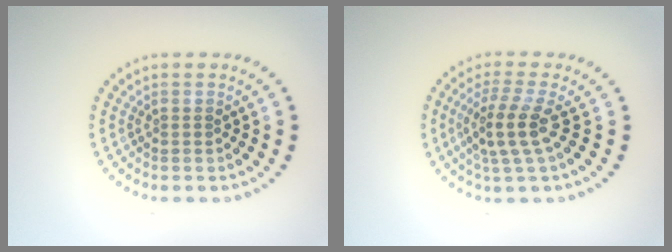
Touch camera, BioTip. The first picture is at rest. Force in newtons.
{"total": 3.4, "press": 2.8, "slide": 1.9}